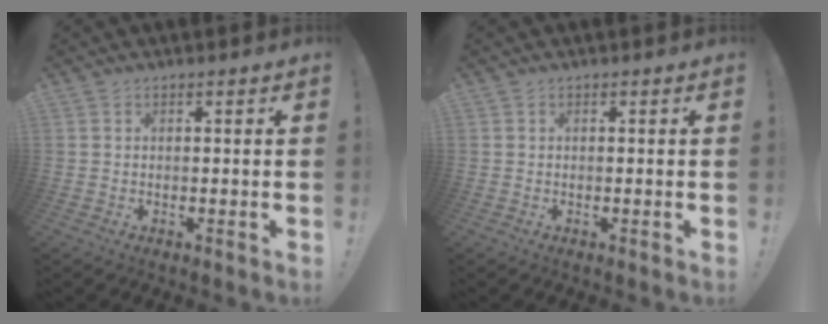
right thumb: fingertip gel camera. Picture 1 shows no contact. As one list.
[{"total": 0.0}]